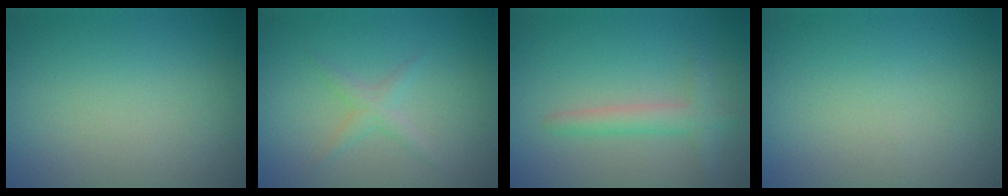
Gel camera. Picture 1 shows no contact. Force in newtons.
{"total": 1.3, "press": 1.3, "slide": 0.1}
{"total": 2.3, "press": 2.3, "slide": 0.2}
{"total": 0.0}